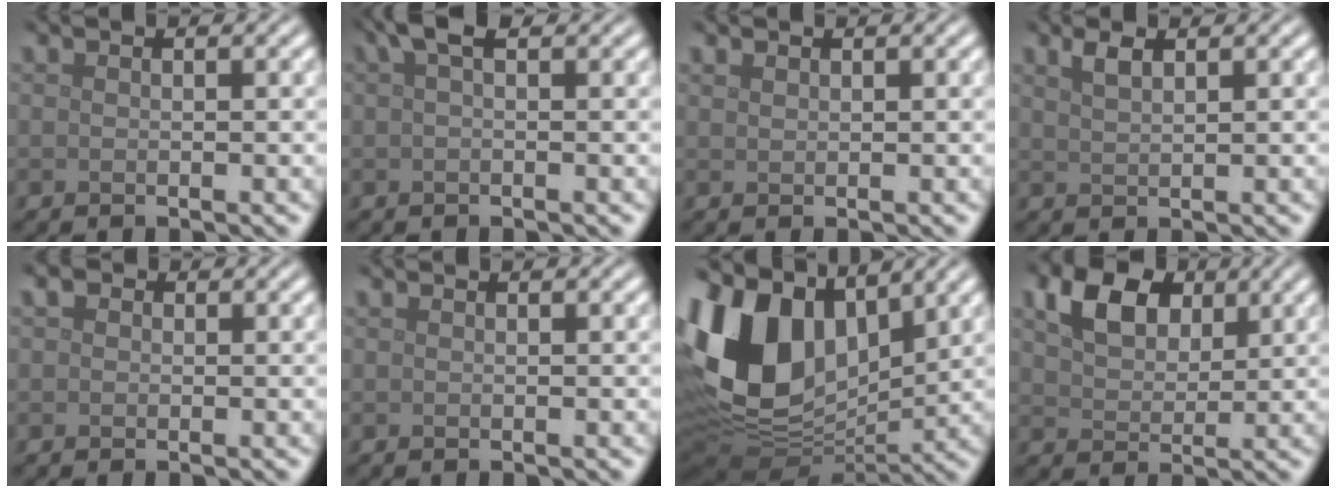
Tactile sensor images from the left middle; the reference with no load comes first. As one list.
[{"total": 2.2, "force": [1.1, 0.5, 1.9], "torque": [-0.029, 0.010, 0.014]}, {"total": 0.7, "force": [0.6, 0.3, 0.2], "torque": [-0.006, 0.001, 0.014]}, {"total": 1.6, "force": [1.1, 0.5, 1.0], "torque": [-0.023, 0.002, 0.023]}, {"total": 1.0, "force": [0.2, 0.9, 0.4], "torque": [-0.003, 0.001, -0.004]}, {"total": 0.0}, {"total": 14.7, "force": [3.9, 9.8, 10.3], "torque": [-0.247, 0.018, 0.063]}, {"total": 5.0, "force": [2.4, 3.2, 2.9], "torque": [-0.063, 0.004, 0.041]}]